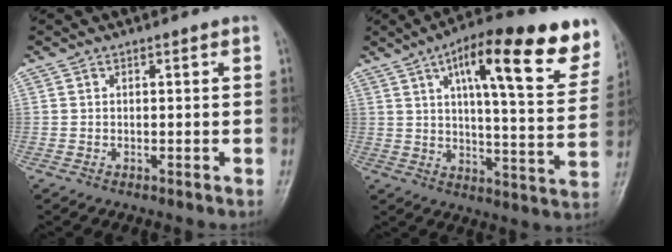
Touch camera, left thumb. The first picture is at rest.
{"total": 22.0, "force": [11.8, 6.3, 17.5], "torque": [-0.214, -0.027, 0.168]}